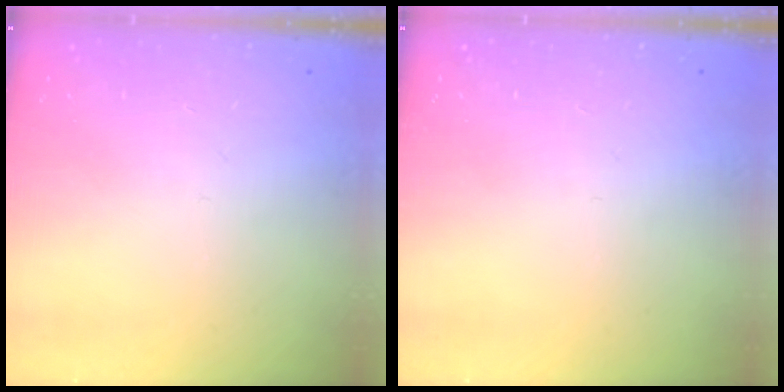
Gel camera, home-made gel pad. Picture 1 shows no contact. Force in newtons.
{"total": 0.0}